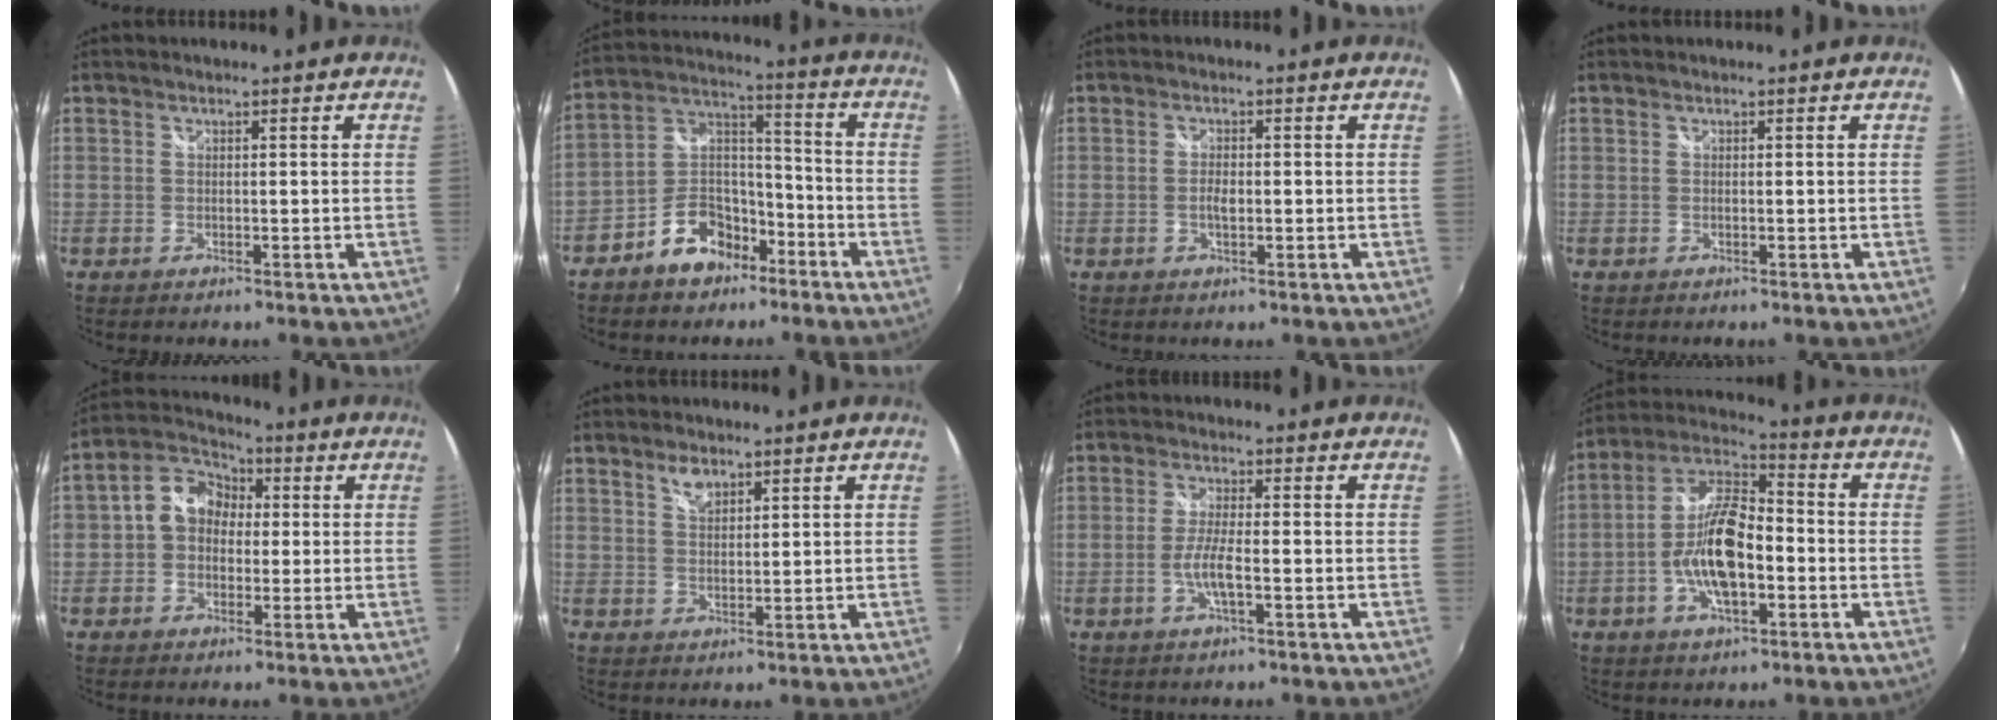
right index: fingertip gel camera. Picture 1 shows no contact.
{"total": 11.2, "force": [-7.1, 6.7, 5.3], "torque": [-0.102, 0.048, -0.117]}
{"total": 1.9, "force": [-0.4, 0.9, 1.6], "torque": [-0.031, 0.001, -0.009]}
{"total": 0.0}
{"total": 8.0, "force": [0.1, 6.8, 4.2], "torque": [-0.094, 0.032, -0.009]}
{"total": 3.3, "force": [2.2, 1.6, 1.8], "torque": [-0.029, 0.004, 0.040]}
{"total": 4.3, "force": [-1.5, 0.3, 4.0], "torque": [-0.083, -0.003, -0.030]}
{"total": 13.0, "force": [-3.4, 5.2, 11.4], "torque": [-0.234, 0.008, -0.067]}